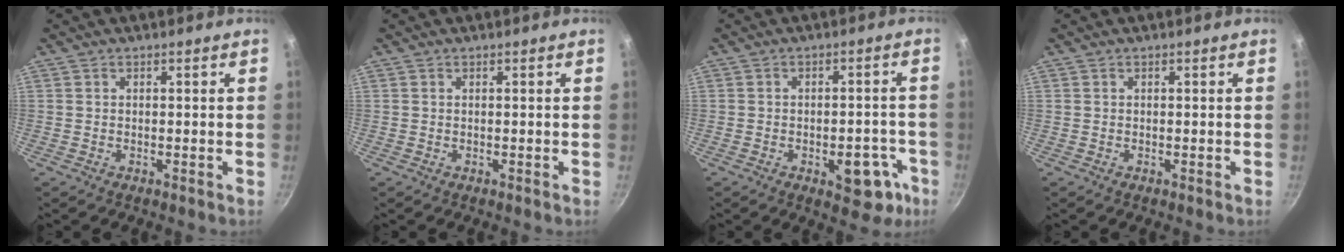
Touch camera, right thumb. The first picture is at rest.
{"total": 0.0}
{"total": 9.6, "force": [-3.8, 5.3, 7.0], "torque": [-0.044, 0.025, -0.043]}
{"total": 0.0}